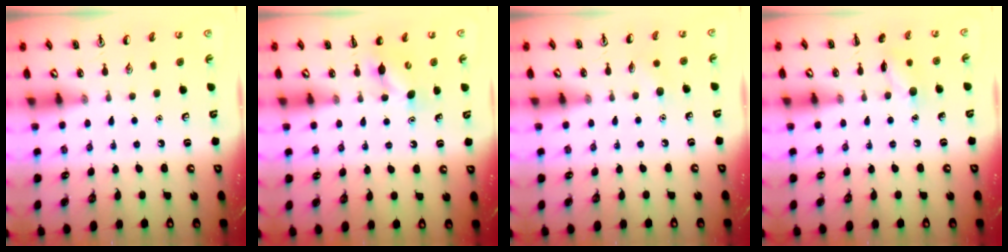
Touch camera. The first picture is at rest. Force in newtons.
{"total": 5.1, "press": 5.0, "slide": 1.3}
{"total": 3.7, "press": 3.5, "slide": 1.1}
{"total": 7.4, "press": 7.3, "slide": 0.8}